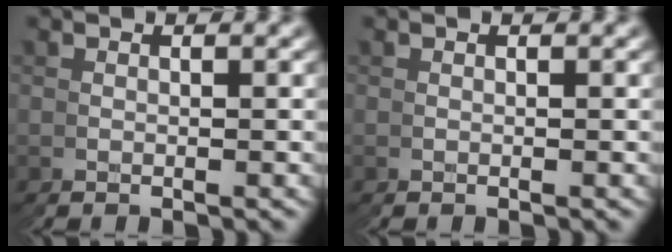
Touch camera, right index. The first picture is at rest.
{"total": 0.0}